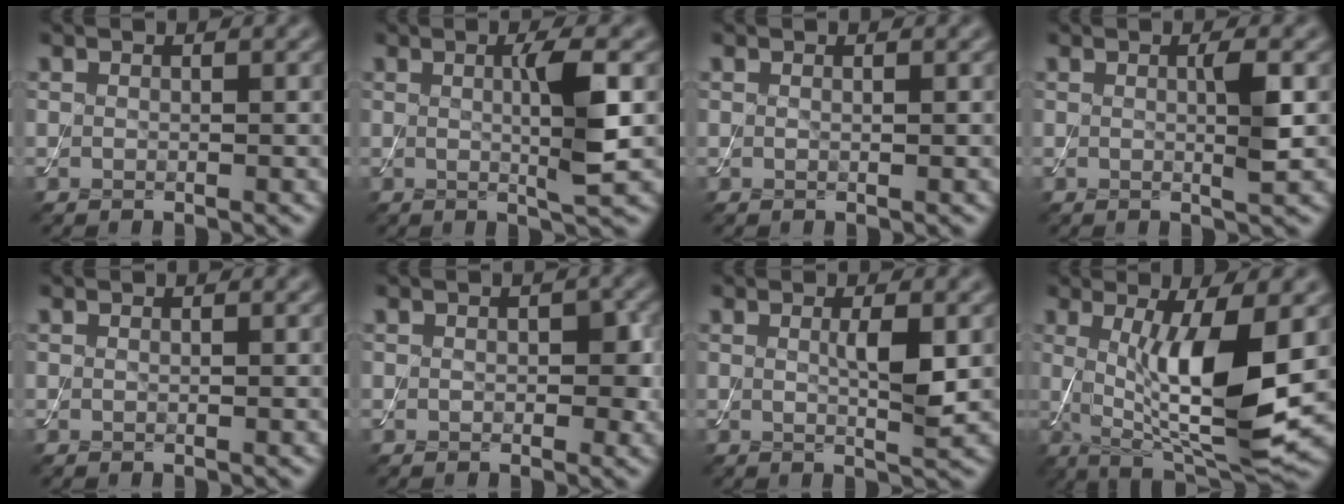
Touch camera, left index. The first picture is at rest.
{"total": 4.2, "force": [0.2, 0.5, 4.2], "torque": [-0.070, -0.004, 0.002]}
{"total": 0.0}
{"total": 2.3, "force": [0.1, 0.2, 2.3], "torque": [-0.040, -0.003, -0.001]}
{"total": 0.0}
{"total": 2.3, "force": [0.1, 1.4, 1.8], "torque": [-0.022, -0.001, 0.000]}
{"total": 2.7, "force": [0.4, 0.4, 2.7], "torque": [-0.047, -0.003, 0.007]}
{"total": 10.1, "force": [0.4, 2.6, 9.7], "torque": [-0.159, -0.019, 0.018]}